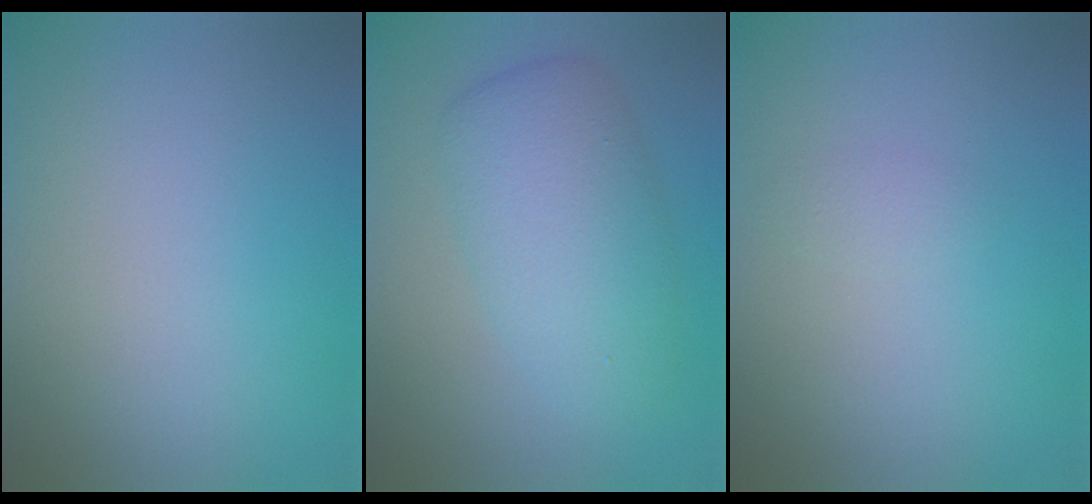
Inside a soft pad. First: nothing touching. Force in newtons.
{"total": 3.9, "press": 3.8, "slide": 0.4}
{"total": 0.8, "press": 0.8, "slide": 0.0}